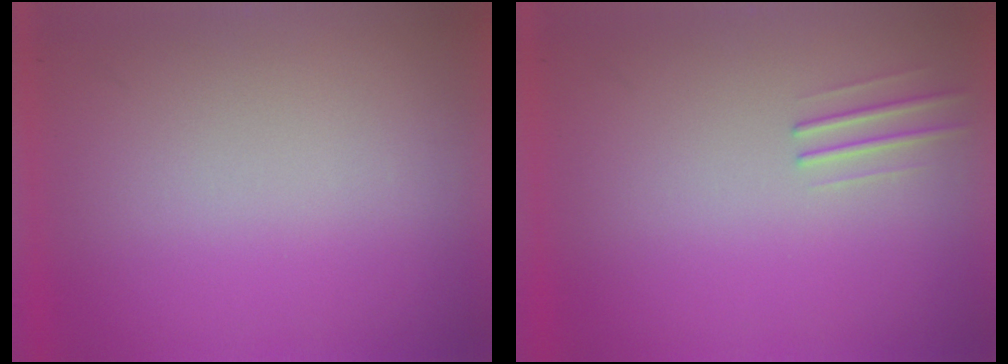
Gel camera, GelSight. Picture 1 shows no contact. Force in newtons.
{"total": 1.0}